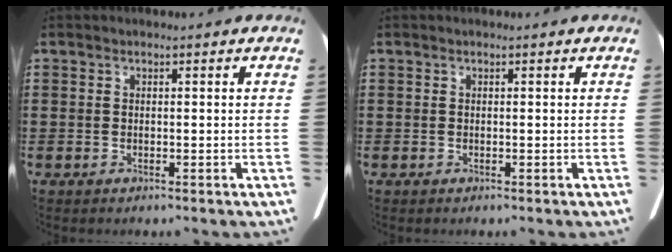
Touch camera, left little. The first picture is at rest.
{"total": 0.0}